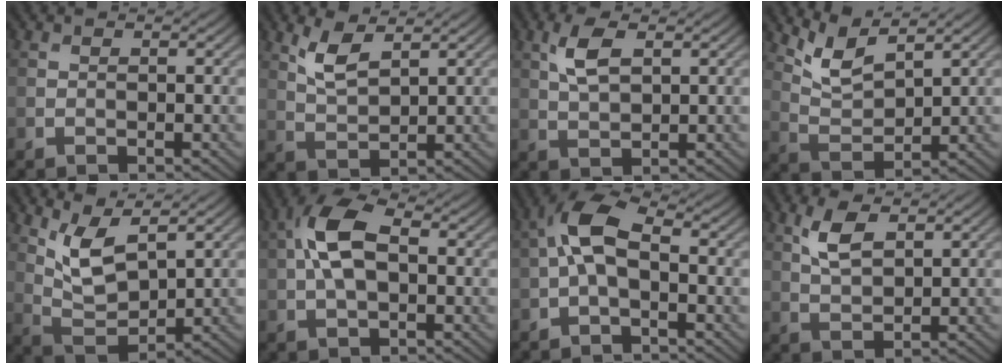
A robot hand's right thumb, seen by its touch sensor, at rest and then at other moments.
{"total": 4.5, "force": [2.7, 1.6, 3.2], "torque": [-0.081, -0.003, 0.057]}
{"total": 4.4, "force": [1.7, 2.0, 3.5], "torque": [-0.084, 0.005, 0.035]}
{"total": 5.5, "force": [4.1, 1.7, 3.3], "torque": [-0.084, -0.008, 0.090]}
{"total": 6.8, "force": [3.7, 2.7, 5.0], "torque": [-0.114, -0.006, 0.079]}
{"total": 7.6, "force": [0.7, 3.9, 6.5], "torque": [-0.136, 0.018, 0.004]}
{"total": 5.9, "force": [-0.3, 2.9, 5.2], "torque": [-0.109, 0.021, -0.016]}
{"total": 4.6, "force": [2.2, 2.1, 3.5], "torque": [-0.084, 0.003, 0.044]}